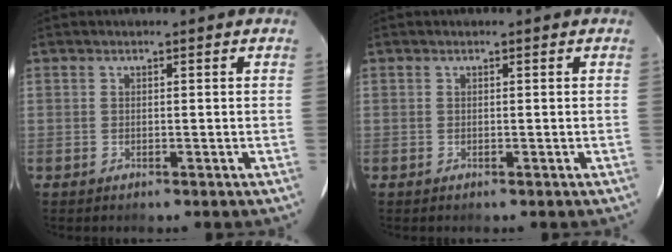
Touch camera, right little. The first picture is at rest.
{"total": 0.0}